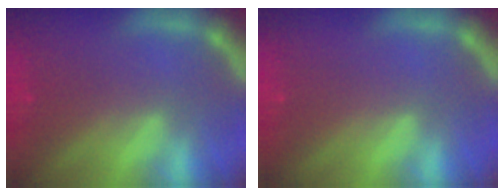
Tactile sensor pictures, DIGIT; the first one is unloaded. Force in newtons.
{"total": 0.0}